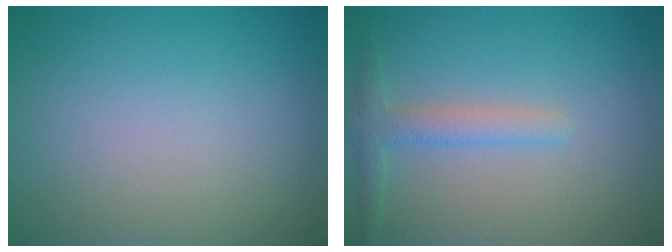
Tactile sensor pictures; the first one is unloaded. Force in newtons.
{"total": 2.1, "press": 2.1, "slide": 0.1}